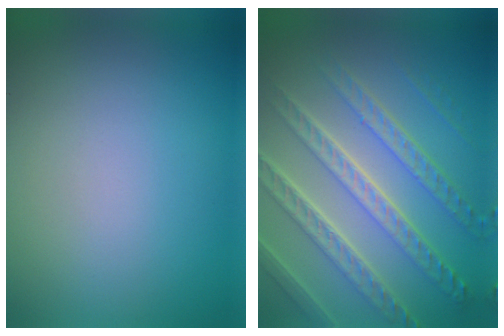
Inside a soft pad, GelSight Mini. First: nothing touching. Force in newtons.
{"total": 8.2, "press": 5.9, "slide": 5.7}